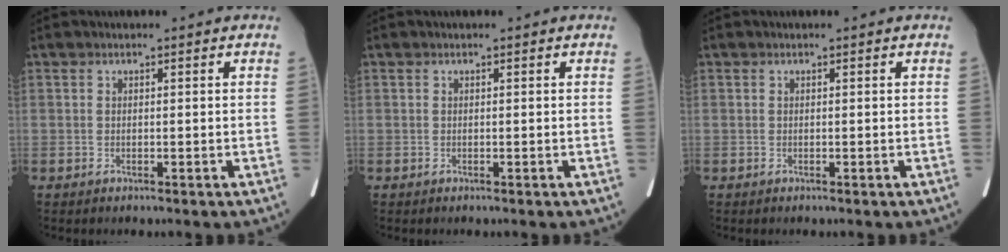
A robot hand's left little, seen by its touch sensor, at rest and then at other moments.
{"total": 0.0}
{"total": 0.0}